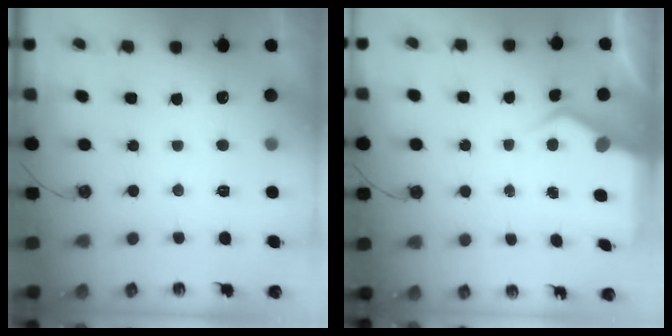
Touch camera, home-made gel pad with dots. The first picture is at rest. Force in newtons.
{"total": 4.7, "press": 4.6, "slide": 0.4}